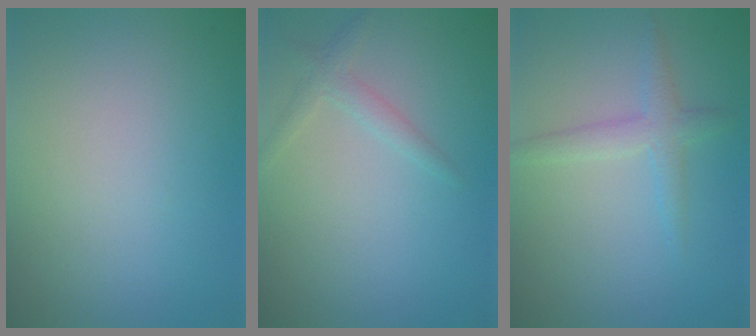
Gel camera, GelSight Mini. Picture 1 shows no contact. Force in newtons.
{"total": 1.6, "press": 1.6, "slide": 0.1}
{"total": 2.3, "press": 2.3, "slide": 0.1}